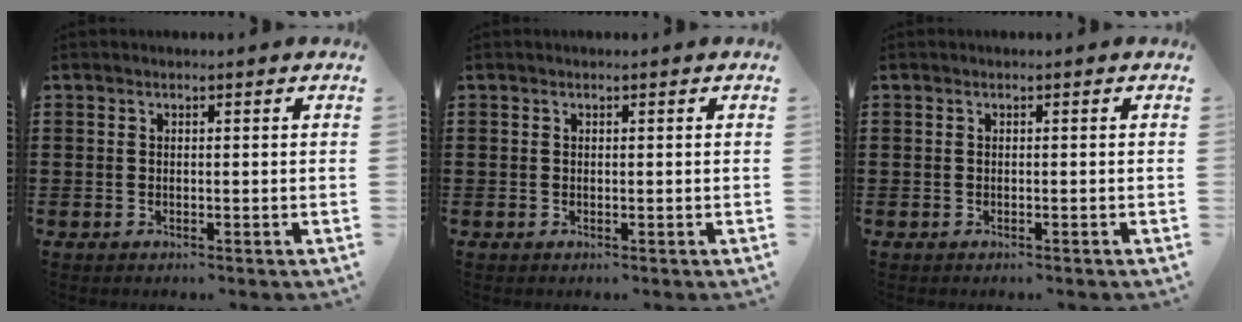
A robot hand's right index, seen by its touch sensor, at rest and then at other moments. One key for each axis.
{"total": 0.0}
{"total": 0.0}